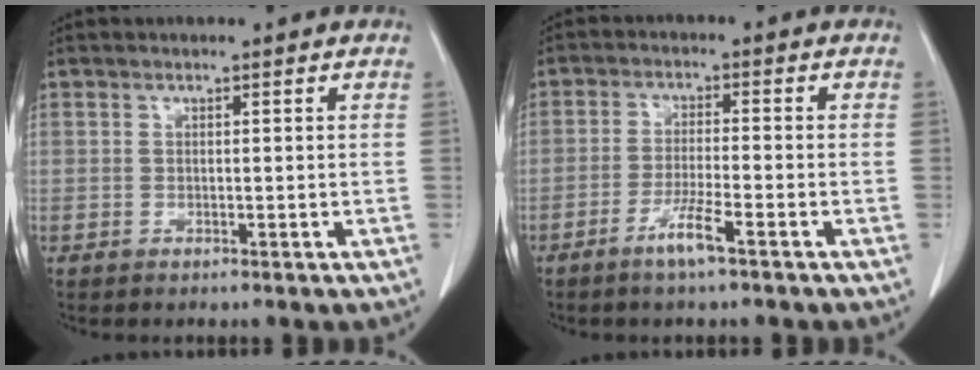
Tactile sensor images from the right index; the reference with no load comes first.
{"total": 4.8, "force": [-3.0, -0.2, 3.7], "torque": [-0.073, -0.006, -0.059]}